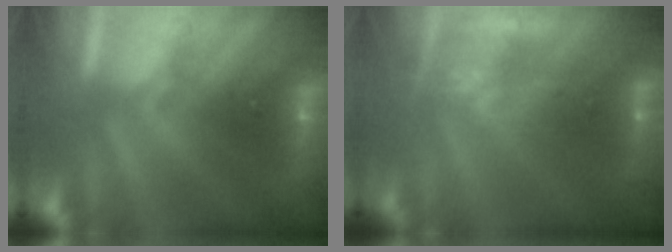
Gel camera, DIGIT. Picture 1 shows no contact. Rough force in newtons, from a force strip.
{"total": 11.1}